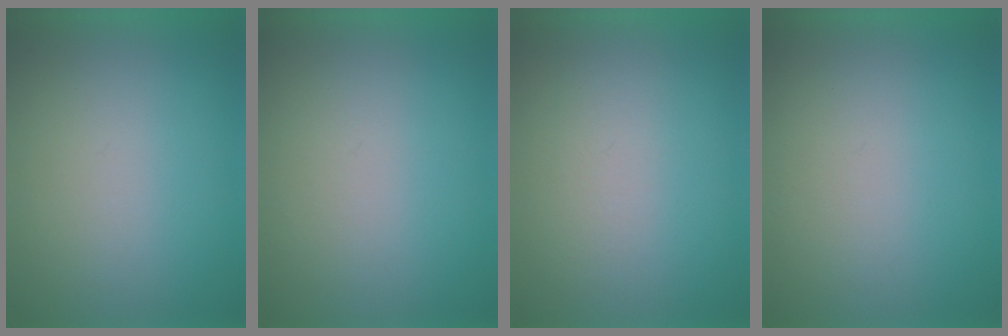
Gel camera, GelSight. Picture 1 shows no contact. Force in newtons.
{"total": 1.4}
{"total": 1.4}
{"total": 1.1}